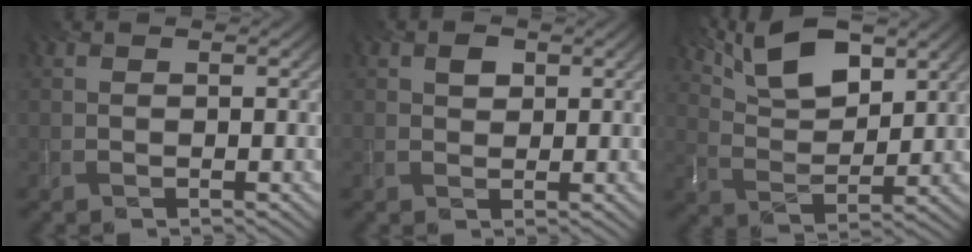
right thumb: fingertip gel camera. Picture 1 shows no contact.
{"total": 1.5, "force": [0.8, 1.0, 0.7], "torque": [-0.017, 0.002, 0.015]}
{"total": 10.6, "force": [7.0, 4.0, 6.9], "torque": [-0.130, 0.012, 0.123]}